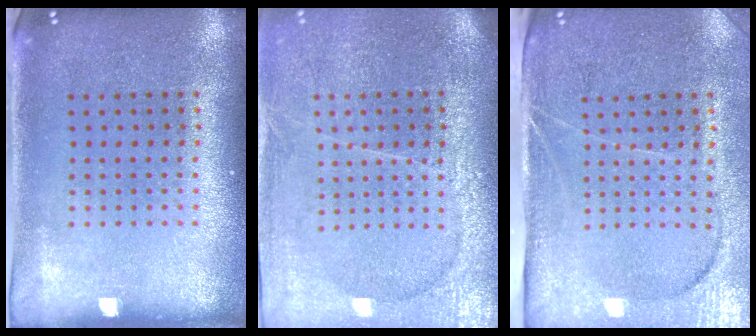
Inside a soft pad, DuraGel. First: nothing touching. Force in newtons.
{"total": 3.8, "press": 3.4, "slide": 1.7}
{"total": 3.8, "press": 3.3, "slide": 2.0}